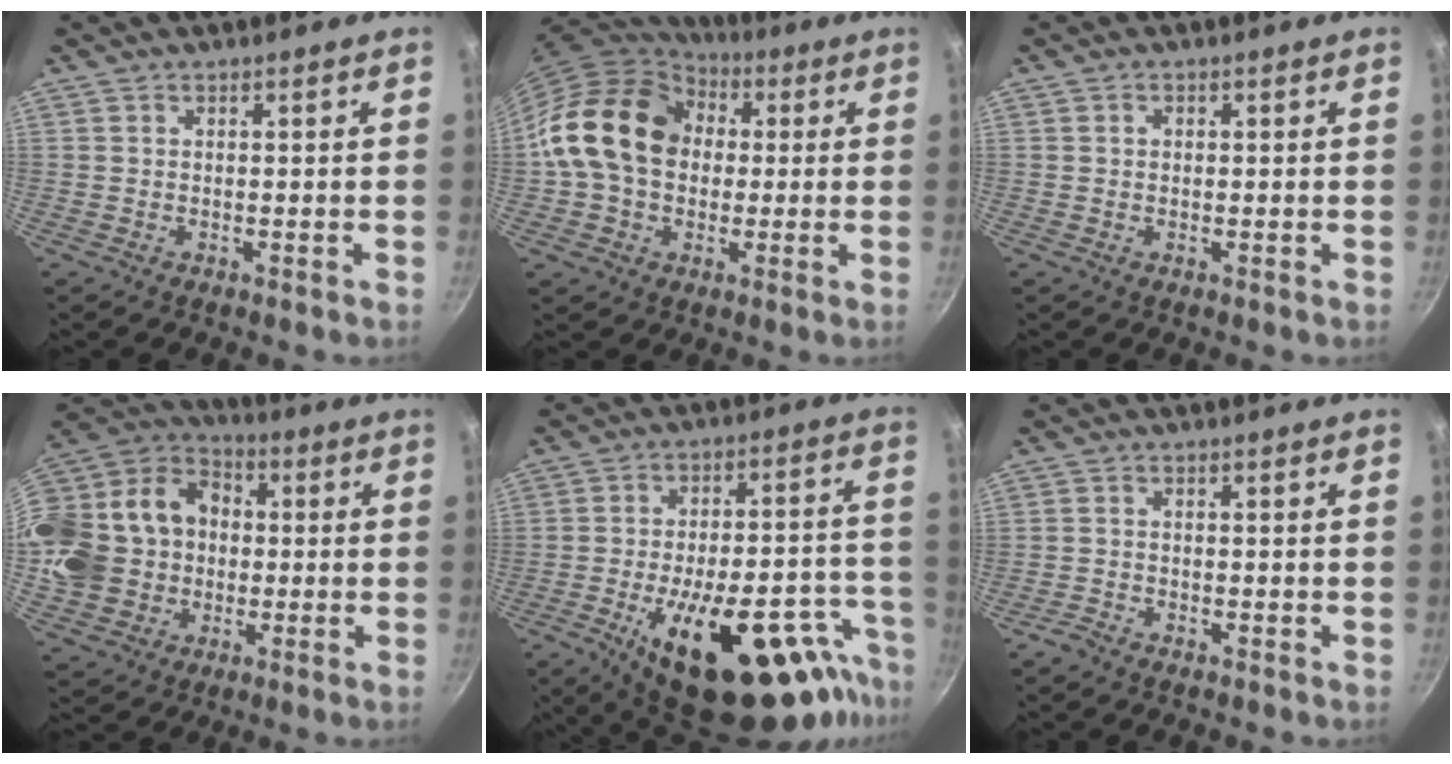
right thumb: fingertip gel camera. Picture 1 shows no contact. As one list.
[{"total": 18.3, "force": [2.1, 14.1, 11.5], "torque": [-0.178, 0.034, 0.027]}, {"total": 1.0, "force": [0.2, 0.9, 0.4], "torque": [-0.005, 0.005, 0.004]}, {"total": 24.3, "force": [-0.4, 20.4, 13.3], "torque": [-0.267, 0.055, -0.001]}, {"total": 28.6, "force": [-15.9, 11.7, 20.7], "torque": [-0.225, 0.067, -0.223]}, {"total": 1.9, "force": [-1.6, 0.8, 0.7], "torque": [-0.022, 0.014, -0.032]}]